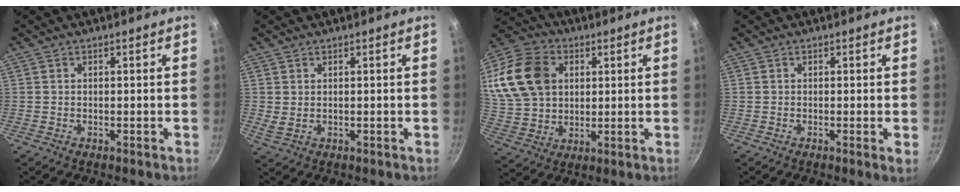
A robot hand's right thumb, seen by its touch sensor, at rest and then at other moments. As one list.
[{"total": 1.5, "force": [0.7, 0.7, 1.1], "torque": [-0.021, -0.004, 0.017]}, {"total": 18.0, "force": [4.6, 13.6, 10.9], "torque": [-0.198, 0.005, 0.088]}, {"total": 1.1, "force": [0.0, -0.2, 1.1], "torque": [-0.016, -0.007, -0.005]}]